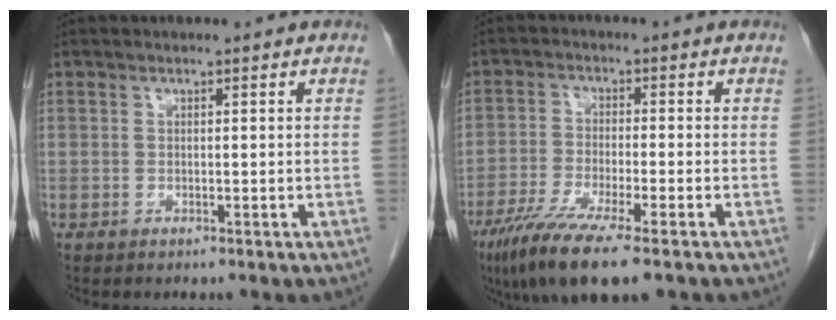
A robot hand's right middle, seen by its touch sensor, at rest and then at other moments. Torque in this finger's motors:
{"motor_torque": [1.16, -0.97, 0.18, 0.10]}